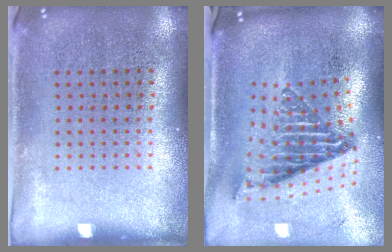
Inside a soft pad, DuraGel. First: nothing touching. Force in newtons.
{"total": 2.4, "press": 1.6, "slide": 1.8}